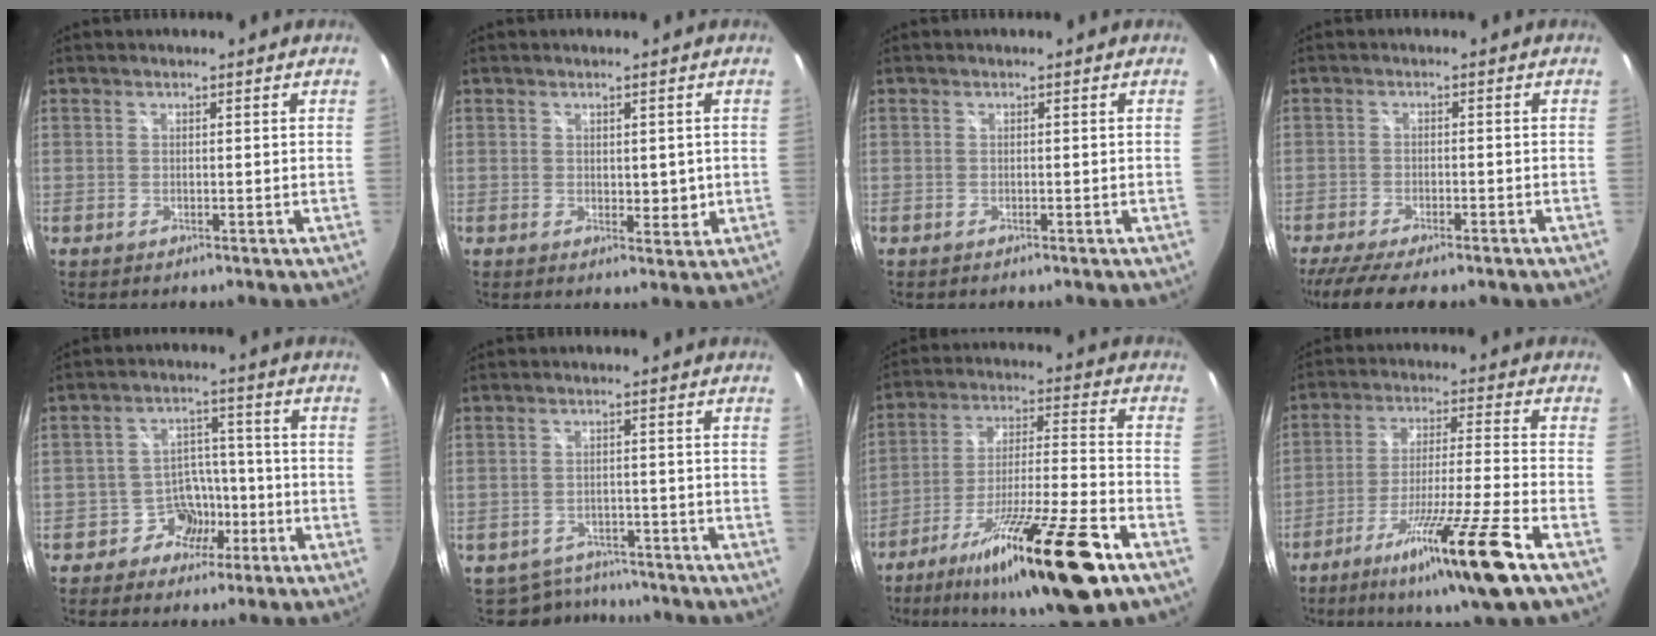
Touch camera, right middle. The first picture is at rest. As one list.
[{"total": 2.4, "force": [0.7, 1.5, 1.8], "torque": [-0.021, -0.002, 0.012]}, {"total": 0.0}, {"total": 10.9, "force": [-8.4, 2.7, 6.4], "torque": [-0.139, -0.039, -0.133]}, {"total": 6.6, "force": [-3.8, 5.3, 1.3], "torque": [-0.023, 0.029, -0.057]}, {"total": 6.6, "force": [-5.8, 3.2, 0.5], "torque": [-0.020, 0.006, -0.081]}, {"total": 22.0, "force": [-14.0, 2.1, 16.9], "torque": [-0.295, -0.031, -0.233]}, {"total": 15.7, "force": [-9.8, -1.5, 12.2], "torque": [-0.230, -0.038, -0.165]}]